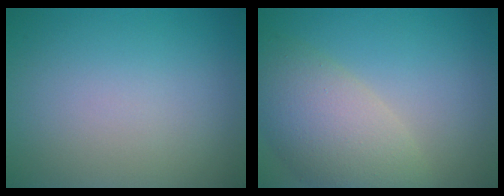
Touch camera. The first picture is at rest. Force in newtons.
{"total": 6.9, "press": 6.9, "slide": 0.9}